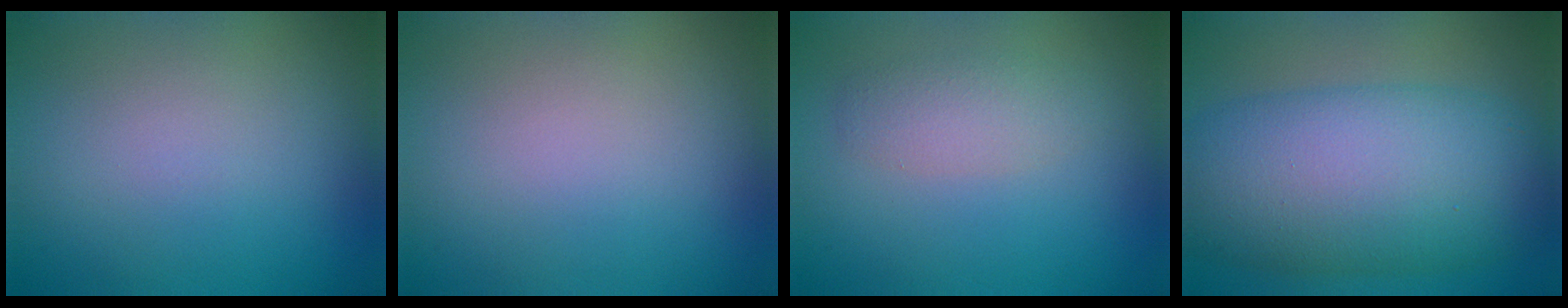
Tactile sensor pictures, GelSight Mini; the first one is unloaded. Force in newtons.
{"total": 0.0}
{"total": 2.3, "press": 2.3, "slide": 0.1}
{"total": 11.6, "press": 11.6, "slide": 0.1}